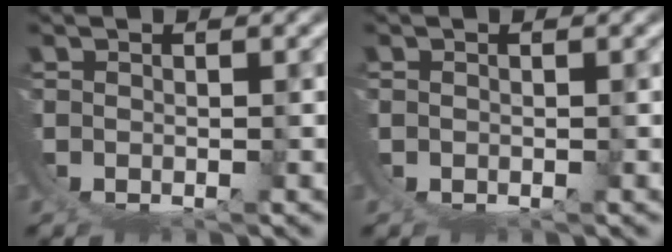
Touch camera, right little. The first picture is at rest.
{"total": 0.6, "force": [0.2, 0.5, 0.0], "torque": [-0.002, 0.001, 0.001]}